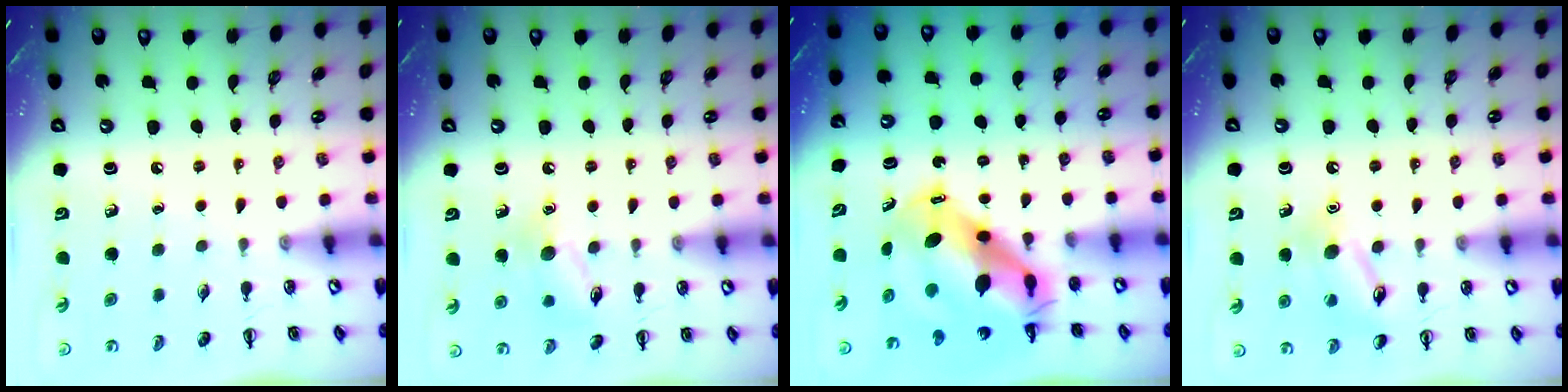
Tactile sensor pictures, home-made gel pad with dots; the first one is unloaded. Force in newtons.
{"total": 10.7, "press": 10.7, "slide": 0.8}
{"total": 11.1, "press": 10.7, "slide": 3.1}
{"total": 12.5, "press": 12.4, "slide": 1.9}